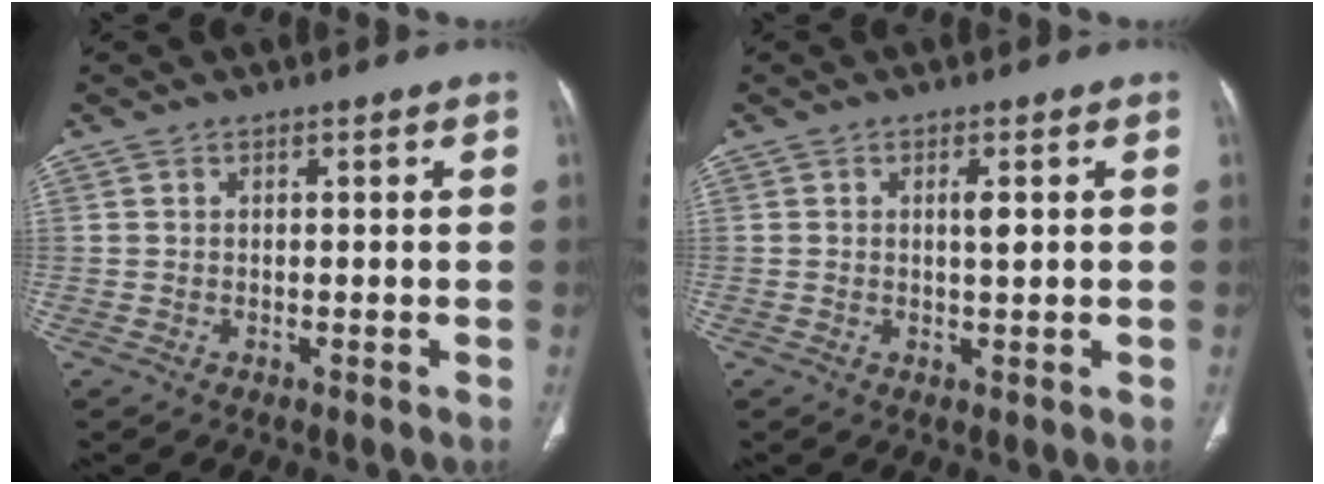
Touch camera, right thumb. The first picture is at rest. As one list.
[{"total": 2.2, "force": [0.5, 0.6, 2.1], "torque": [-0.036, -0.002, 0.008]}]